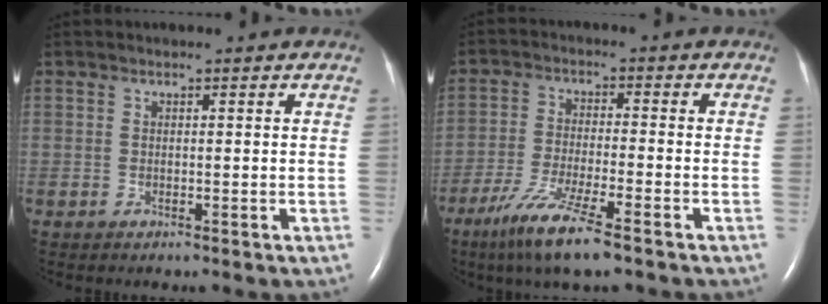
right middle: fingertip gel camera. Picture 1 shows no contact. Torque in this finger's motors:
{"motor_torque": [1.13, -1.01, 0.24, 0.09]}